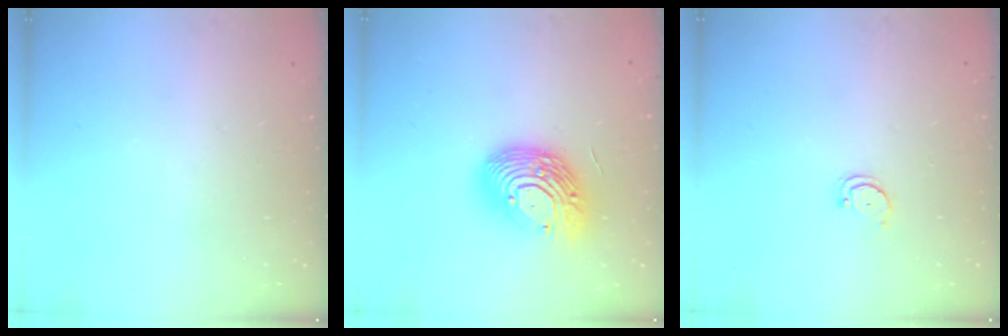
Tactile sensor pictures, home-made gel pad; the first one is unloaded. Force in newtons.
{"total": 17.8, "press": 17.7, "slide": 1.4}
{"total": 2.3, "press": 2.3, "slide": 0.2}